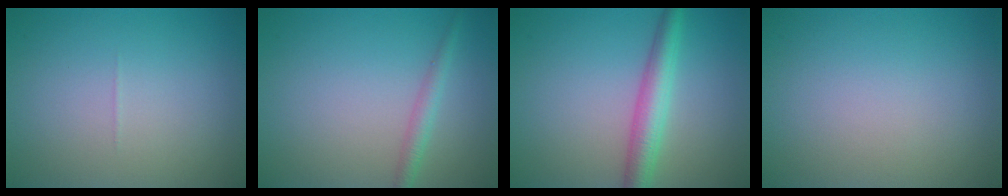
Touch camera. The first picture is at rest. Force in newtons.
{"total": 1.7, "press": 1.7, "slide": 0.1}
{"total": 3.8, "press": 3.8, "slide": 0.1}
{"total": 0.0}